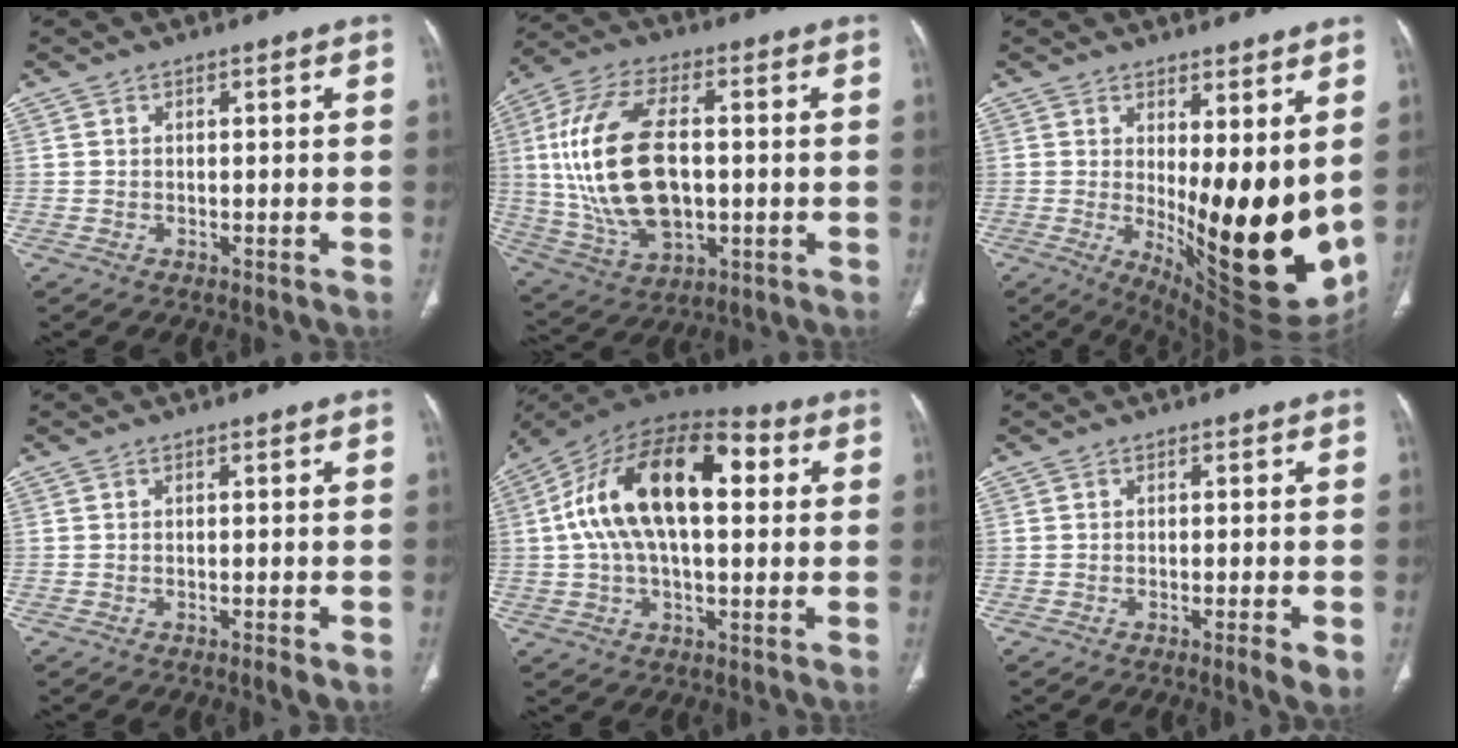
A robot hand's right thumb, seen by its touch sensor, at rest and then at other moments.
{"total": 21.2, "force": [0.8, 11.5, 17.8], "torque": [-0.360, 0.004, 0.025]}
{"total": 20.4, "force": [0.6, 7.4, 19.1], "torque": [-0.243, -0.050, 0.034]}
{"total": 1.7, "force": [-1.0, 0.3, 1.4], "torque": [-0.029, 0.002, -0.012]}
{"total": 21.5, "force": [3.8, 11.0, 18.1], "torque": [-0.312, 0.036, 0.051]}
{"total": 3.4, "force": [-1.3, 0.4, 3.1], "torque": [-0.050, -0.005, -0.020]}